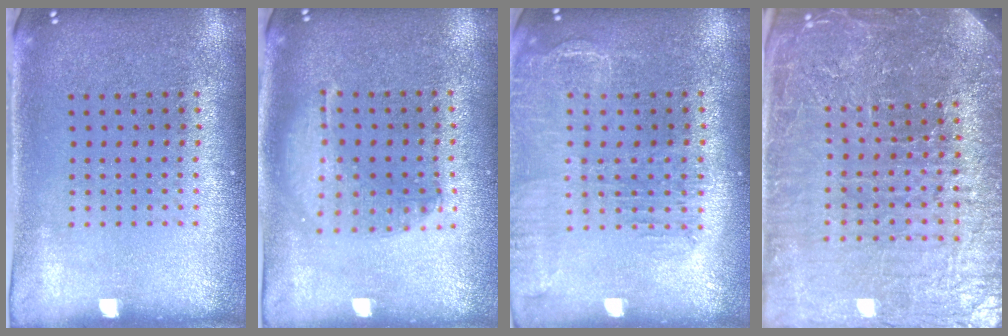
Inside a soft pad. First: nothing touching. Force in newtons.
{"total": 1.4, "press": 1.3, "slide": 0.4}
{"total": 1.6, "press": 1.5, "slide": 0.5}
{"total": 6.0, "press": 5.3, "slide": 2.8}